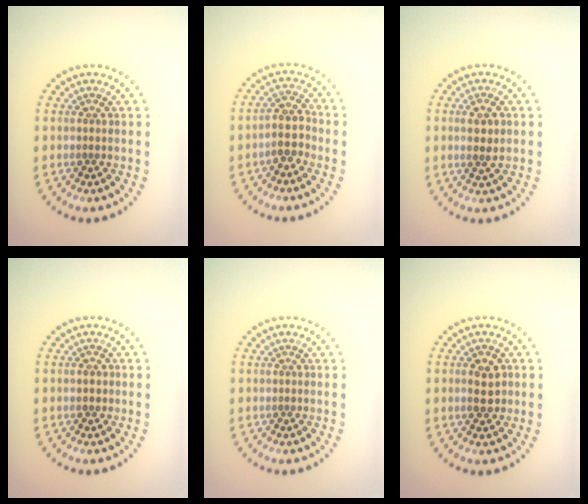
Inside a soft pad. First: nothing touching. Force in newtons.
{"total": 2.7, "press": 2.3, "slide": 1.4}
{"total": 1.7, "press": 1.6, "slide": 0.4}
{"total": 1.4, "press": 1.4, "slide": 0.0}
{"total": 0.0}
{"total": 2.4, "press": 2.4, "slide": 0.2}